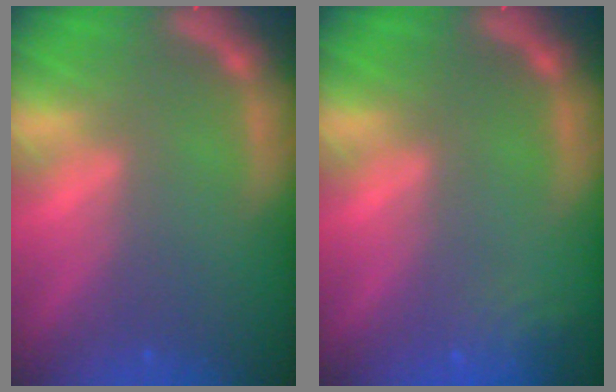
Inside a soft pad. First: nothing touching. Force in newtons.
{"total": 3.0}